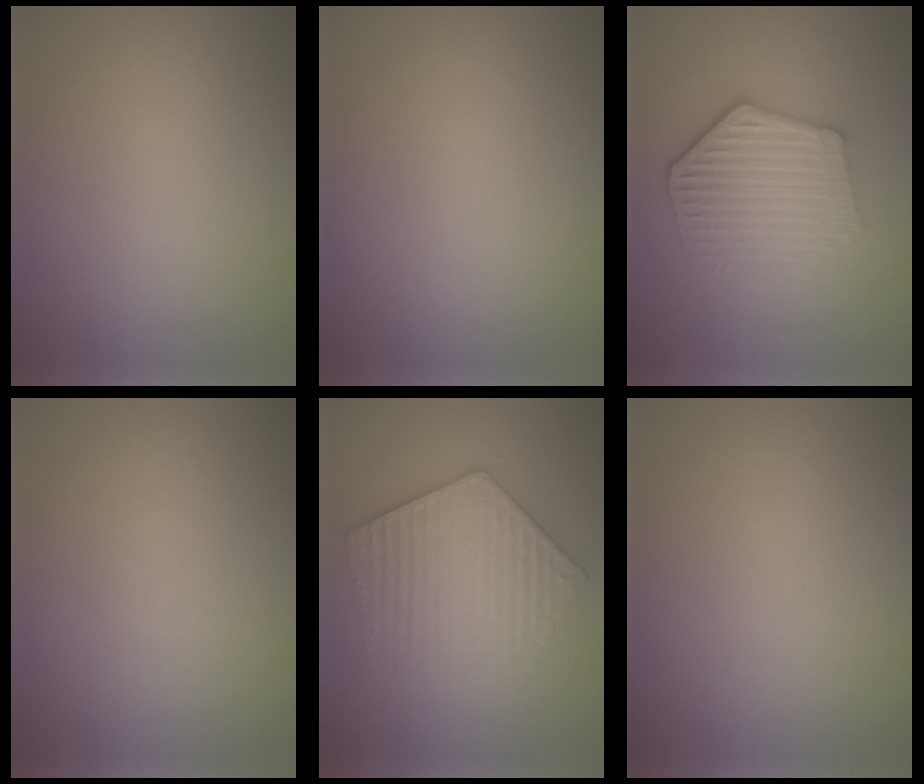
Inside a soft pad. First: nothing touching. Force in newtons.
{"total": 0.0}
{"total": 5.3, "press": 4.3, "slide": 3.0}
{"total": 0.0}
{"total": 6.1, "press": 6.1, "slide": 0.9}
{"total": 0.0}